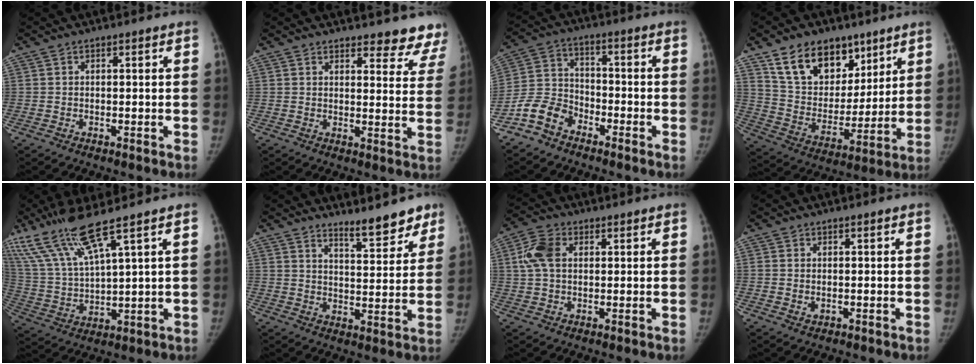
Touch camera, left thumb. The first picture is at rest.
{"total": 10.4, "force": [9.7, 3.1, 1.9], "torque": [0.028, -0.063, 0.084]}
{"total": 8.1, "force": [-5.6, 5.2, 2.5], "torque": [-0.044, 0.041, -0.123]}
{"total": 18.0, "force": [11.1, 11.5, 8.2], "torque": [-0.089, -0.053, 0.200]}
{"total": 13.4, "force": [9.4, 1.1, 9.5], "torque": [-0.211, -0.042, 0.201]}
{"total": 8.3, "force": [6.9, 2.4, 4.0], "torque": [-0.028, -0.053, 0.104]}
{"total": 6.5, "force": [1.5, 4.3, 4.6], "torque": [-0.099, 0.013, 0.028]}
{"total": 1.3, "force": [-0.2, 1.0, 0.8], "torque": [-0.013, 0.000, -0.002]}